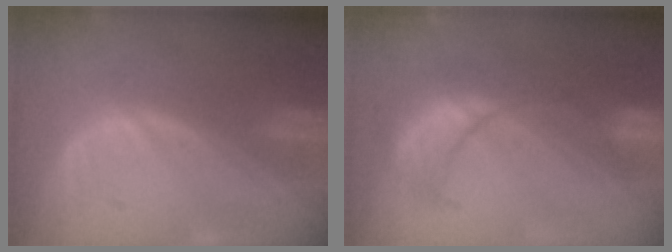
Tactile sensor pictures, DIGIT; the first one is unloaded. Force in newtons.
{"total": 8.1, "press": 8.0, "slide": 0.8}